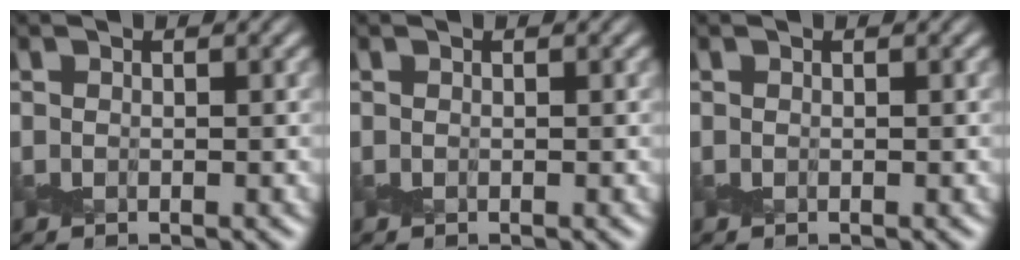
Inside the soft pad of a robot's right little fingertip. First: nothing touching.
{"total": 0.0}
{"total": 0.0}